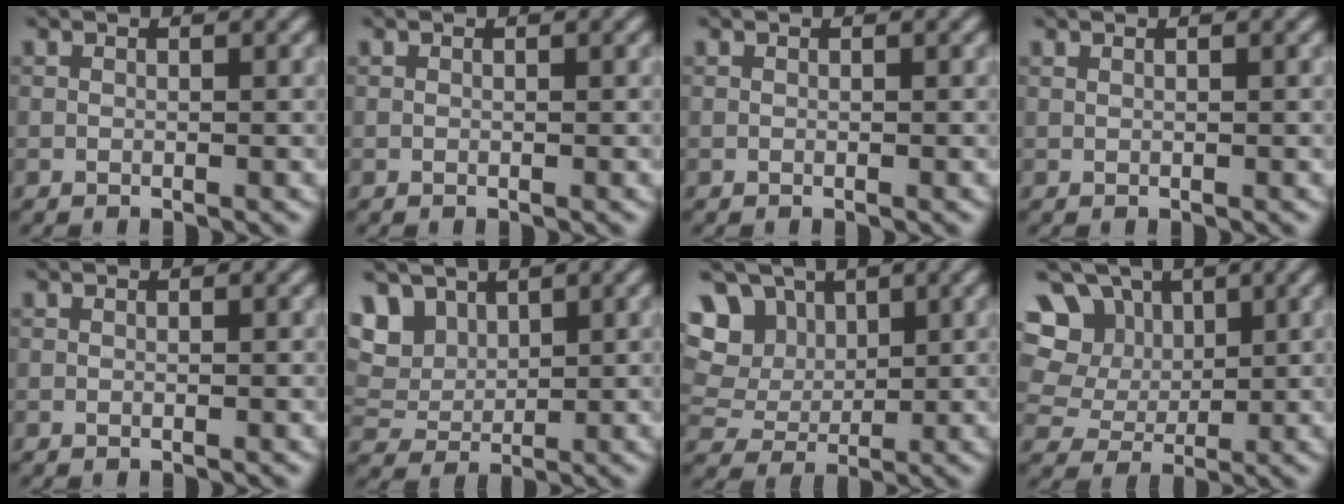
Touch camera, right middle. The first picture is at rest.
{"total": 0.0}
{"total": 0.0}
{"total": 0.0}
{"total": 0.0}
{"total": 6.4, "force": [3.3, 4.4, 3.2], "torque": [-0.096, 0.006, 0.064]}
{"total": 11.6, "force": [5.0, 8.9, 5.6], "torque": [-0.127, 0.027, 0.079]}
{"total": 14.1, "force": [5.7, 11.3, 6.2], "torque": [-0.164, 0.039, 0.096]}